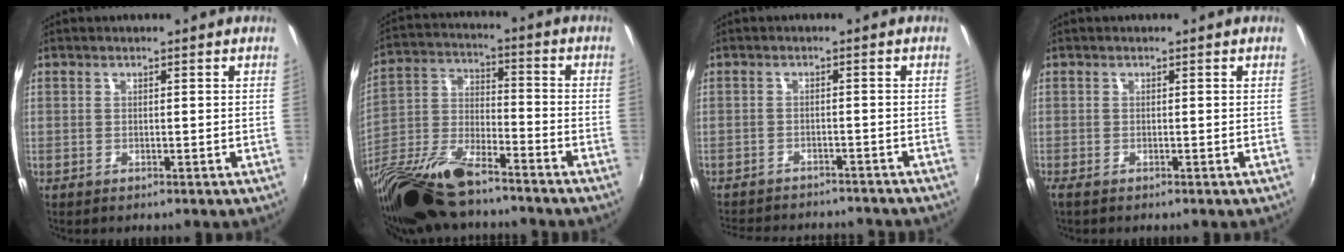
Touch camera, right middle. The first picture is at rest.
{"total": 19.9, "force": [-14.9, 6.1, 11.8], "torque": [-0.263, -0.042, -0.280]}
{"total": 13.1, "force": [-11.6, 3.6, 4.7], "torque": [-0.106, -0.009, -0.159]}
{"total": 0.8, "force": [-0.6, -0.1, 0.5], "torque": [-0.011, -0.002, -0.011]}